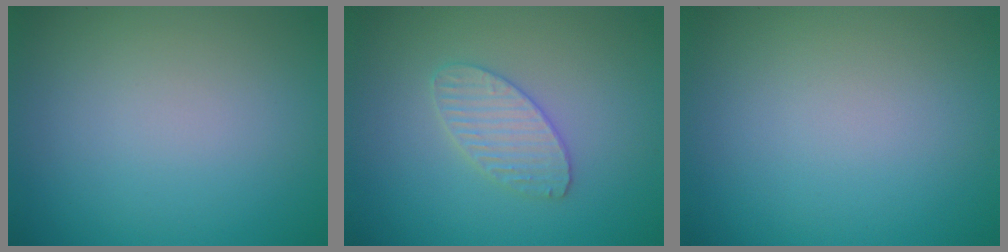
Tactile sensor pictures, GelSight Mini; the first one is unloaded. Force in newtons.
{"total": 2.6, "press": 2.6, "slide": 0.2}
{"total": 0.0}